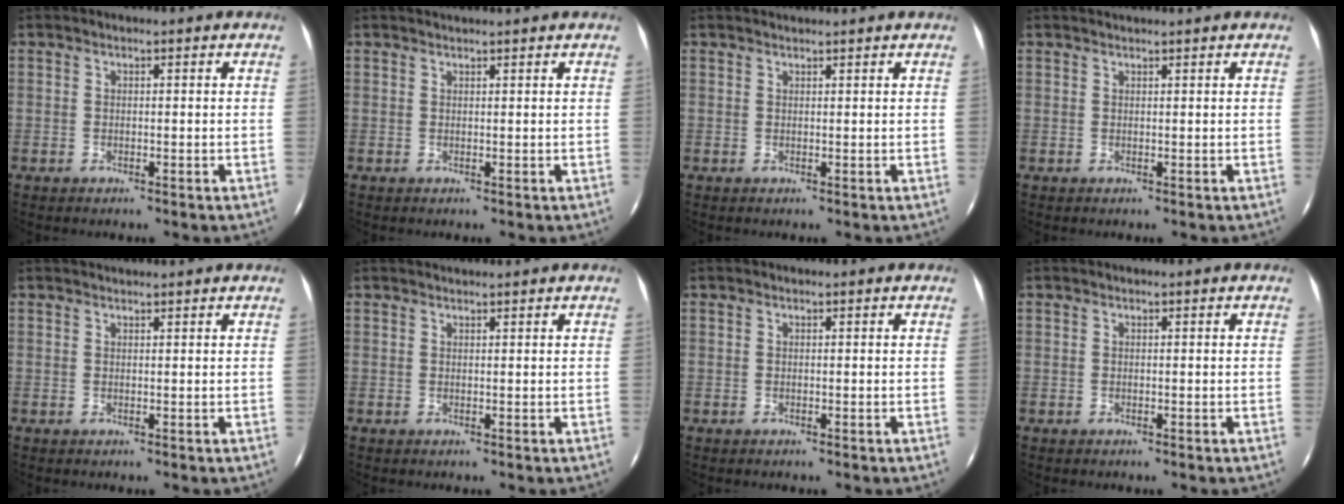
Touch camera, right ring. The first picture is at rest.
{"total": 1.3, "force": [1.2, -0.3, 0.3], "torque": [-0.013, -0.002, 0.018]}
{"total": 1.1, "force": [1.1, -0.2, 0.2], "torque": [-0.010, -0.001, 0.017]}
{"total": 1.0, "force": [1.0, -0.2, 0.2], "torque": [-0.011, -0.003, 0.015]}
{"total": 1.4, "force": [1.4, -0.1, 0.2], "torque": [-0.011, 0.000, 0.019]}
{"total": 1.1, "force": [1.0, -0.2, 0.1], "torque": [-0.009, -0.002, 0.017]}
{"total": 0.0}
{"total": 0.0}